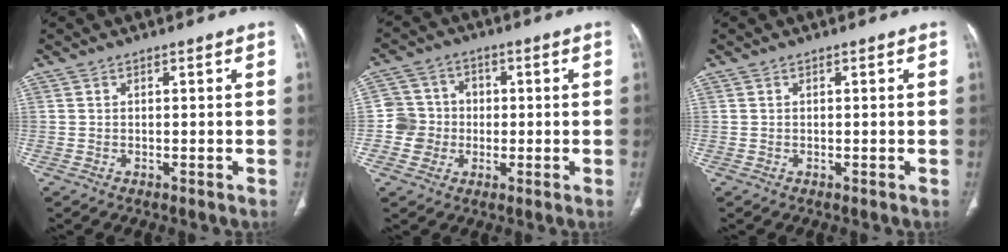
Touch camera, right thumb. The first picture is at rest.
{"total": 7.2, "force": [-0.9, 7.0, 1.1], "torque": [0.014, 0.019, -0.023]}
{"total": 0.0}